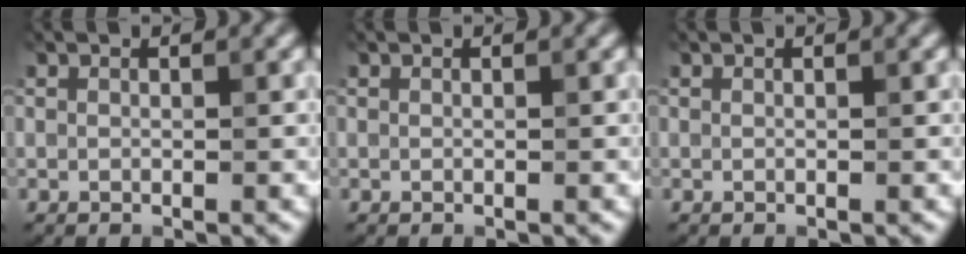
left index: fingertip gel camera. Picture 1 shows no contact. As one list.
[{"total": 0.0}, {"total": 0.0}]